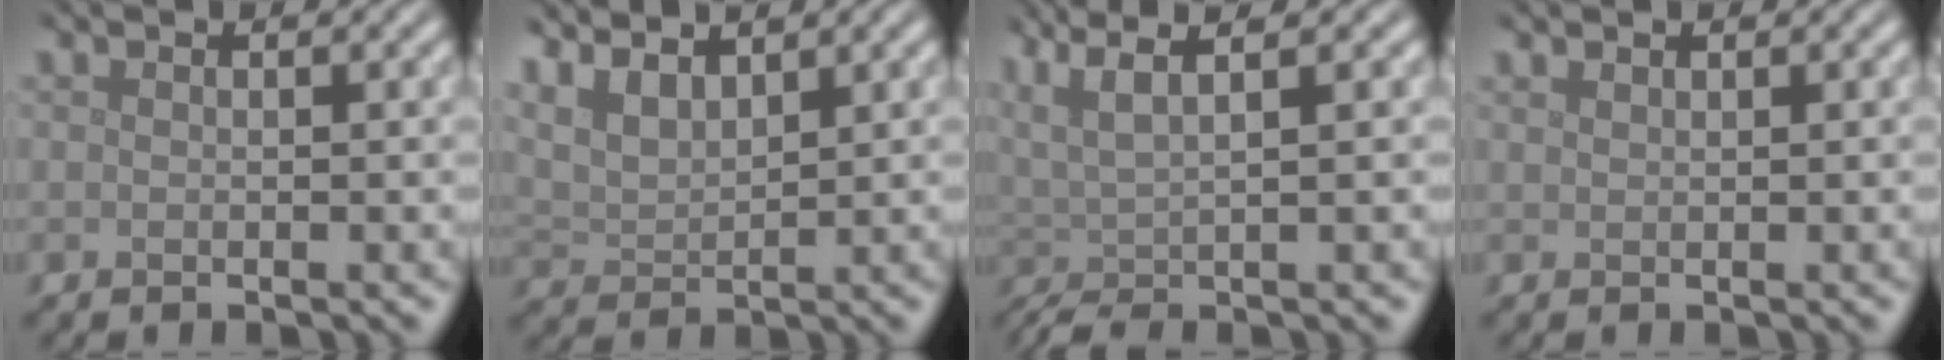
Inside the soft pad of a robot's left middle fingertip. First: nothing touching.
{"total": 4.6, "force": [3.8, 1.5, 2.1], "torque": [-0.049, 0.011, 0.064]}
{"total": 5.4, "force": [2.0, 1.2, 4.9], "torque": [-0.087, 0.015, 0.029]}
{"total": 0.5, "force": [0.5, 0.1, 0.1], "torque": [-0.001, 0.000, 0.012]}